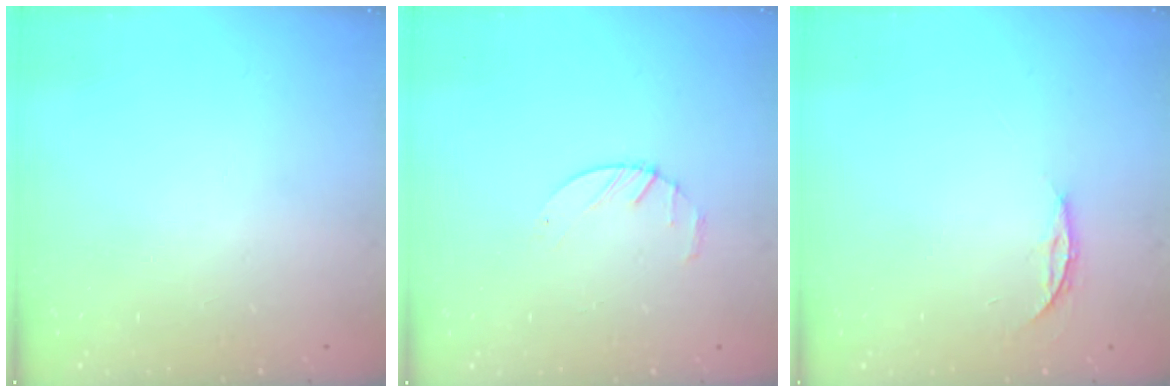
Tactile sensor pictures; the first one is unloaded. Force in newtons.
{"total": 2.4, "press": 2.3, "slide": 0.3}
{"total": 3.8, "press": 3.8, "slide": 0.3}